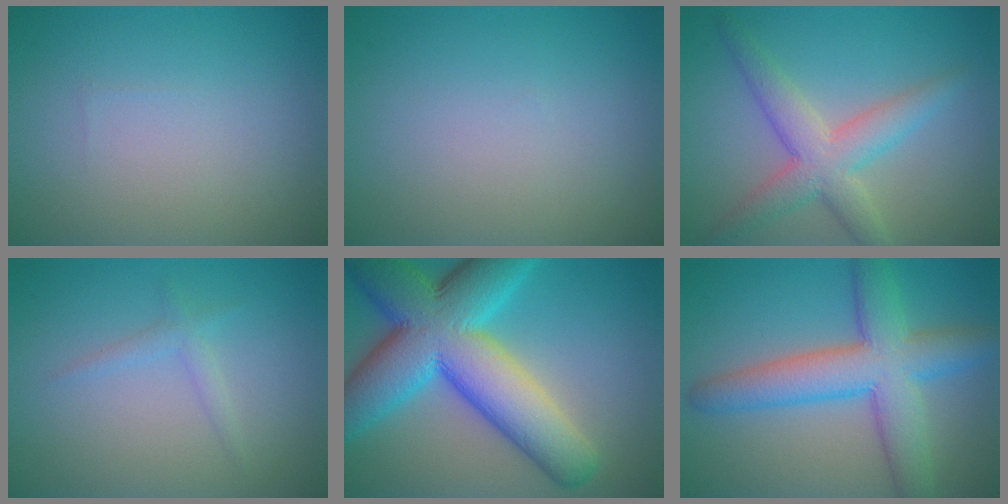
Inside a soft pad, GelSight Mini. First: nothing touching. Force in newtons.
{"total": 0.0}
{"total": 4.9, "press": 4.9, "slide": 0.1}
{"total": 1.3, "press": 1.3, "slide": 0.1}
{"total": 13.9, "press": 13.9, "slide": 0.3}
{"total": 7.6, "press": 7.6, "slide": 0.1}